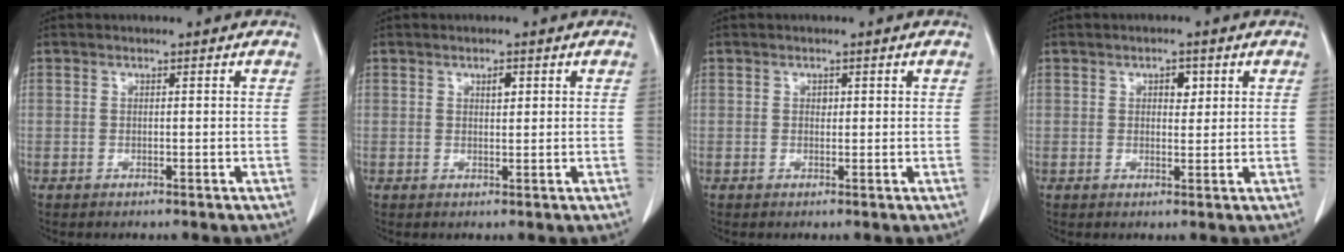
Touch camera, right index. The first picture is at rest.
{"total": 1.4, "force": [0.7, 0.6, 1.1], "torque": [-0.018, -0.001, 0.010]}
{"total": 0.8, "force": [0.2, 0.6, 0.4], "torque": [-0.005, 0.001, 0.003]}
{"total": 2.3, "force": [0.9, 1.3, 1.7], "torque": [-0.022, 0.001, 0.013]}